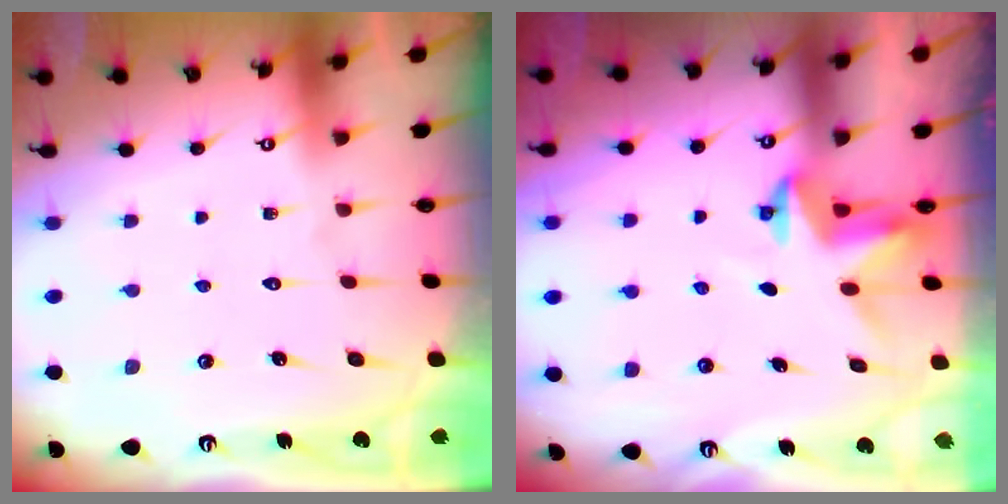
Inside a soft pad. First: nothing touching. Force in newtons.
{"total": 3.3, "press": 3.3, "slide": 0.2}